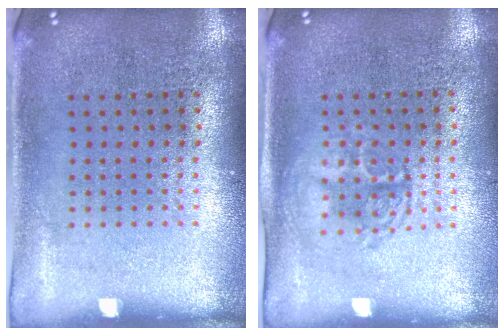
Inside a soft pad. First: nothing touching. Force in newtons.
{"total": 1.4, "press": 1.3, "slide": 0.5}